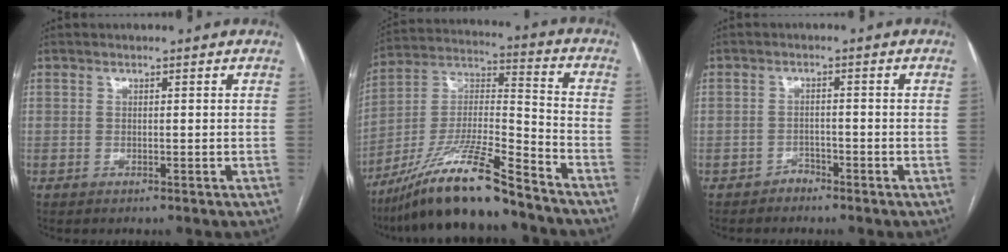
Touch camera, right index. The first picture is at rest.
{"total": 17.2, "force": [-13.4, 1.1, 10.8], "torque": [-0.213, -0.012, -0.241]}
{"total": 1.6, "force": [-1.4, 0.8, 0.0], "torque": [0.002, 0.004, -0.024]}